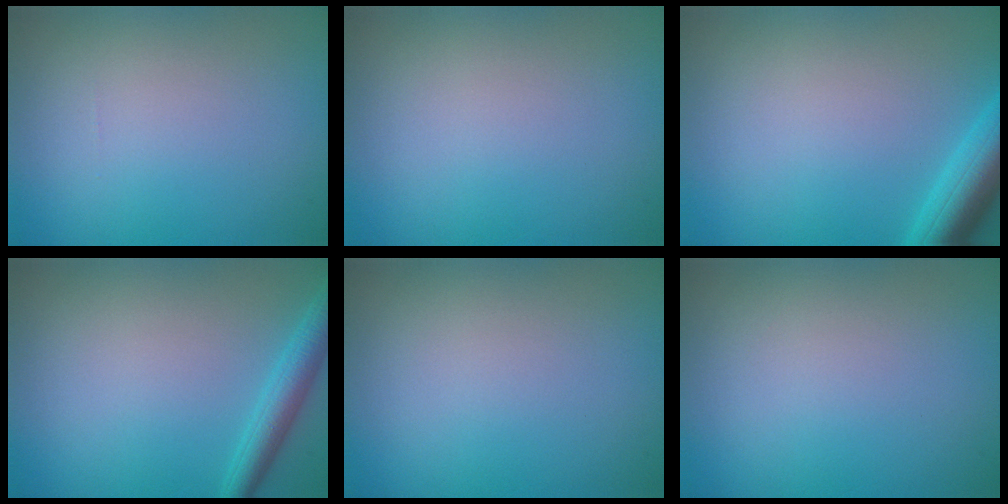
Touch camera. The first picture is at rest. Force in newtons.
{"total": 0.0}
{"total": 4.6, "press": 4.6, "slide": 0.3}
{"total": 2.7, "press": 2.7, "slide": 0.1}
{"total": 0.0}
{"total": 0.0}